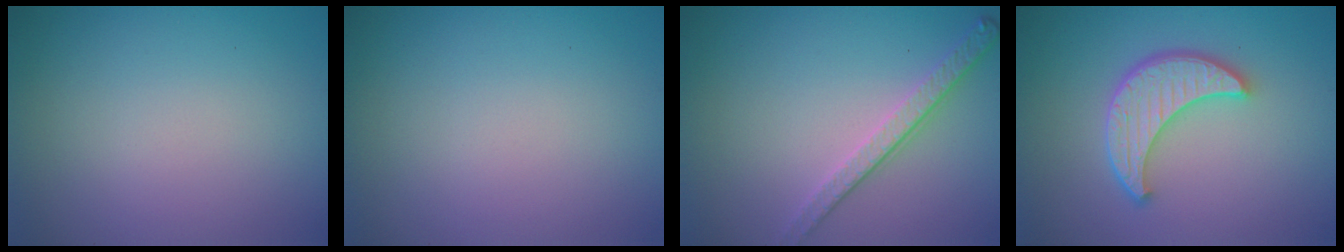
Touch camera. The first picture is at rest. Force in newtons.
{"total": 0.0}
{"total": 2.8, "press": 2.5, "slide": 1.2}
{"total": 5.0, "press": 4.1, "slide": 2.8}